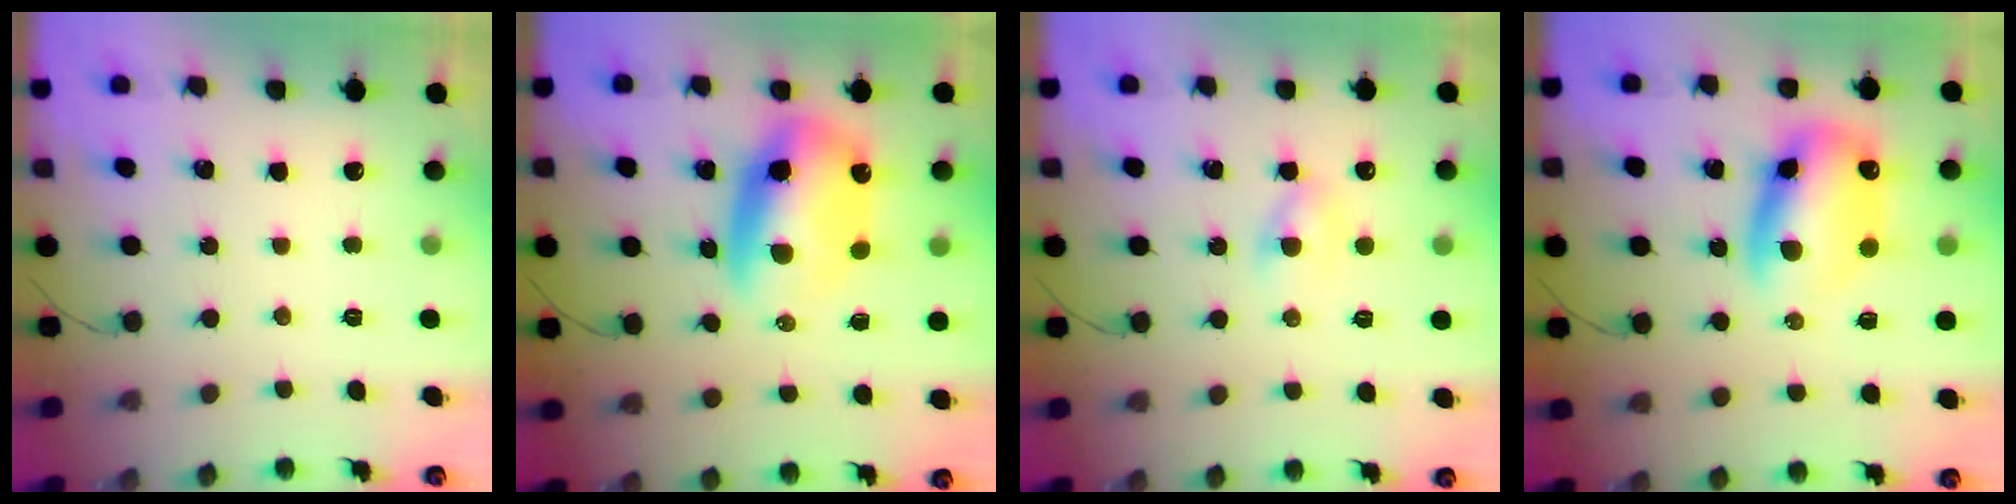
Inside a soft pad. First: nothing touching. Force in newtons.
{"total": 11.5, "press": 11.2, "slide": 2.7}
{"total": 2.4, "press": 2.2, "slide": 1.0}
{"total": 11.7, "press": 11.3, "slide": 3.0}